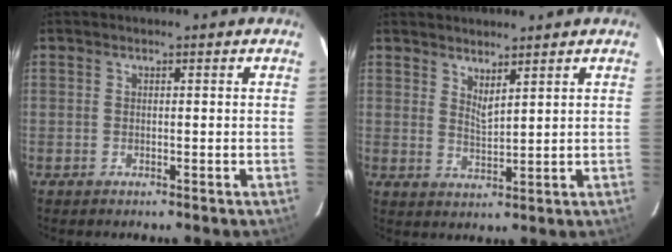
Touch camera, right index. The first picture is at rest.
{"total": 3.4, "force": [2.9, 0.3, 1.8], "torque": [-0.032, -0.005, 0.048]}